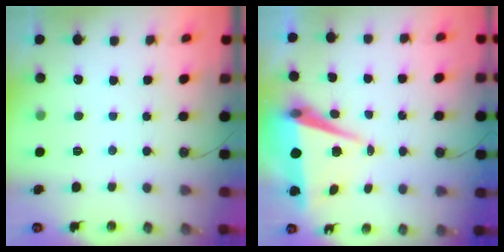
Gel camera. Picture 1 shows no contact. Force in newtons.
{"total": 8.7, "press": 7.5, "slide": 4.3}